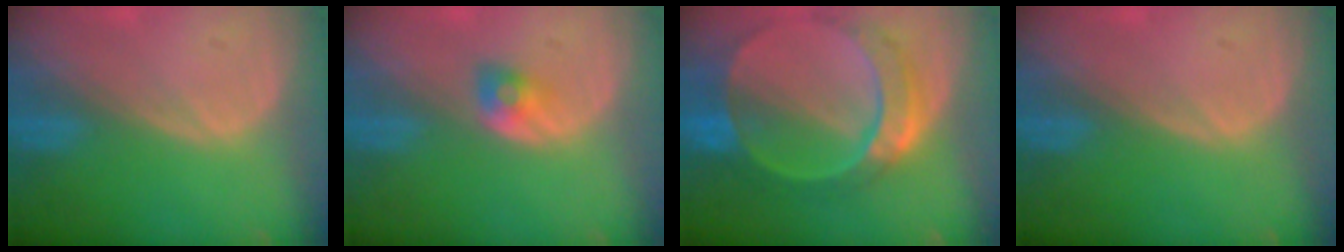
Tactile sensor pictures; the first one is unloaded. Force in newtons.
{"total": 2.5, "press": 2.3, "slide": 0.9}
{"total": 10.2, "press": 8.6, "slide": 5.5}
{"total": 0.0}